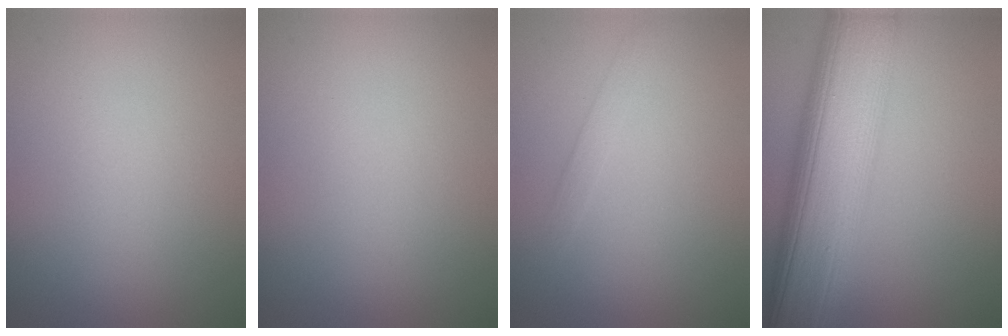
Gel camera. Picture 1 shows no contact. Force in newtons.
{"total": 0.0}
{"total": 0.9, "press": 0.9, "slide": 0.1}
{"total": 12.2, "press": 12.2, "slide": 0.2}